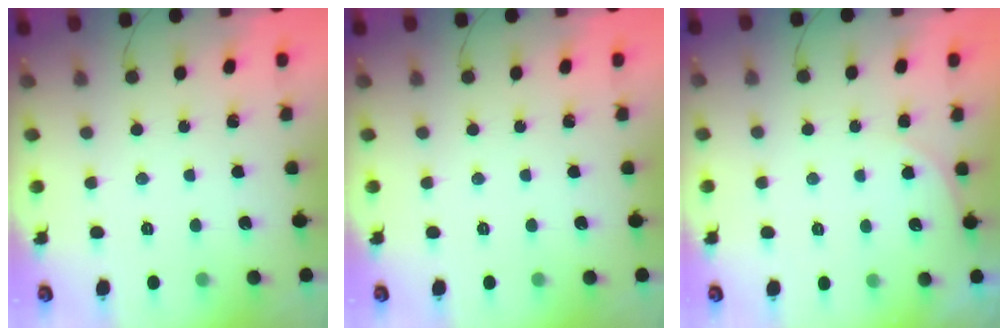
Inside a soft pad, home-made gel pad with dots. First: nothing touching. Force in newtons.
{"total": 0.0}
{"total": 3.8, "press": 3.3, "slide": 2.0}